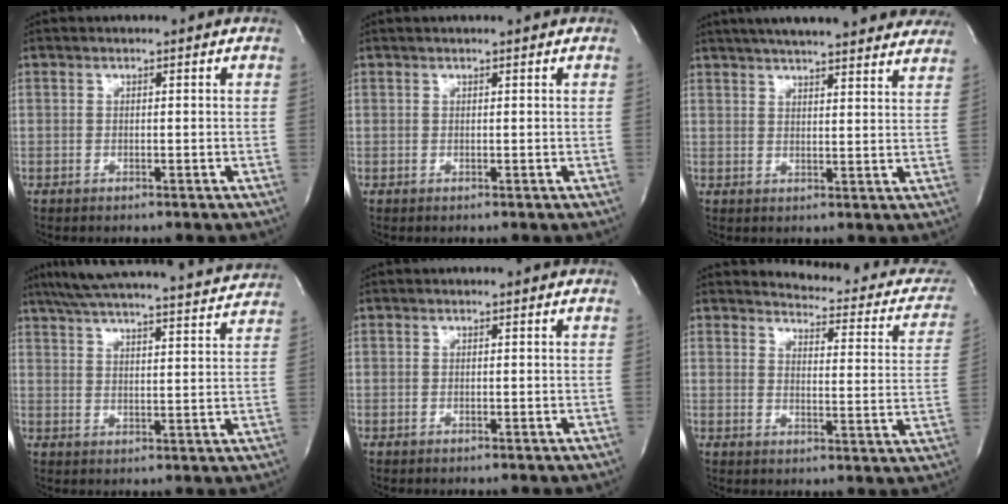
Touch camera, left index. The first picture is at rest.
{"total": 2.5, "force": [2.3, 0.1, 1.0], "torque": [-0.011, 0.018, 0.027]}
{"total": 24.5, "force": [21.5, 3.9, 11.0], "torque": [-0.177, -0.002, 0.264]}
{"total": 24.3, "force": [22.5, 1.7, 9.0], "torque": [-0.152, -0.011, 0.292]}
{"total": 0.0}
{"total": 15.6, "force": [14.5, 4.2, 3.9], "torque": [-0.021, -0.062, 0.137]}